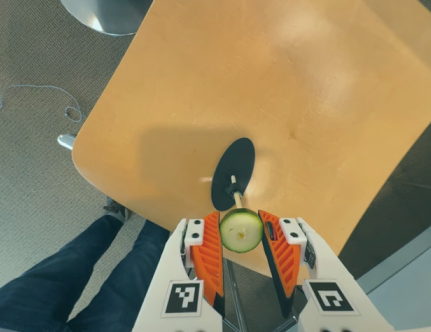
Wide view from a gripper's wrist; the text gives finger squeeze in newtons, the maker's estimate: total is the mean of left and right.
{"total": 10.1, "left": 10.1, "right": 10.0}